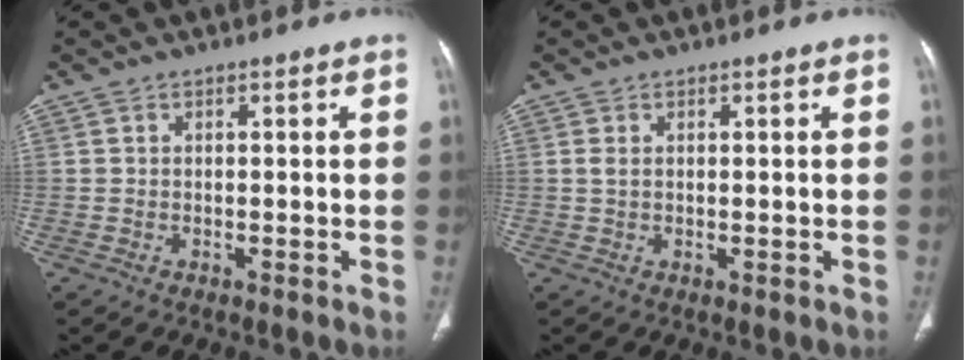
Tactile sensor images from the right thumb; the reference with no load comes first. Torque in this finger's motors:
{"motor_torque": [0.12, 0.78, -0.29, 0.17, 0.00]}